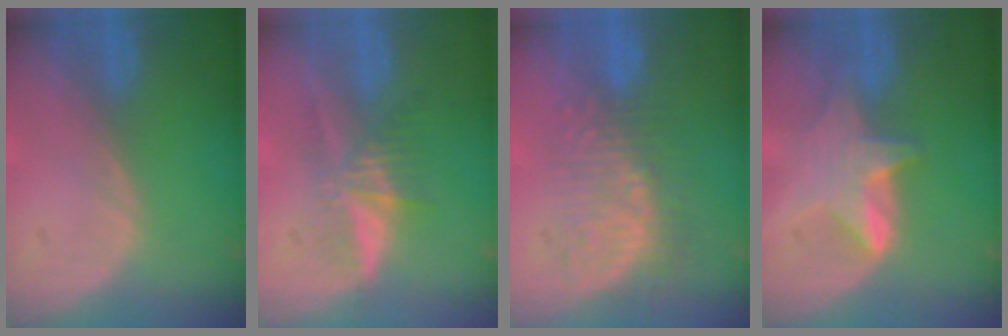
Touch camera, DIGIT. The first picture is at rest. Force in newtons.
{"total": 5.4, "press": 5.2, "slide": 1.5}
{"total": 9.9, "press": 8.7, "slide": 4.8}
{"total": 5.4, "press": 5.4, "slide": 0.6}